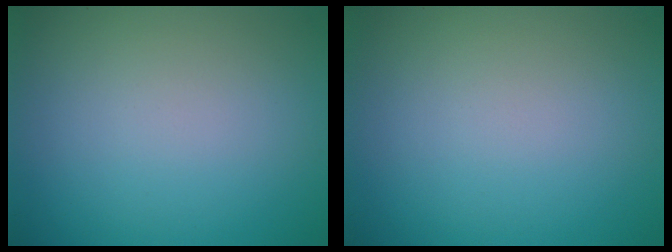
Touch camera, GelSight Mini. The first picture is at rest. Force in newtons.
{"total": 0.0}